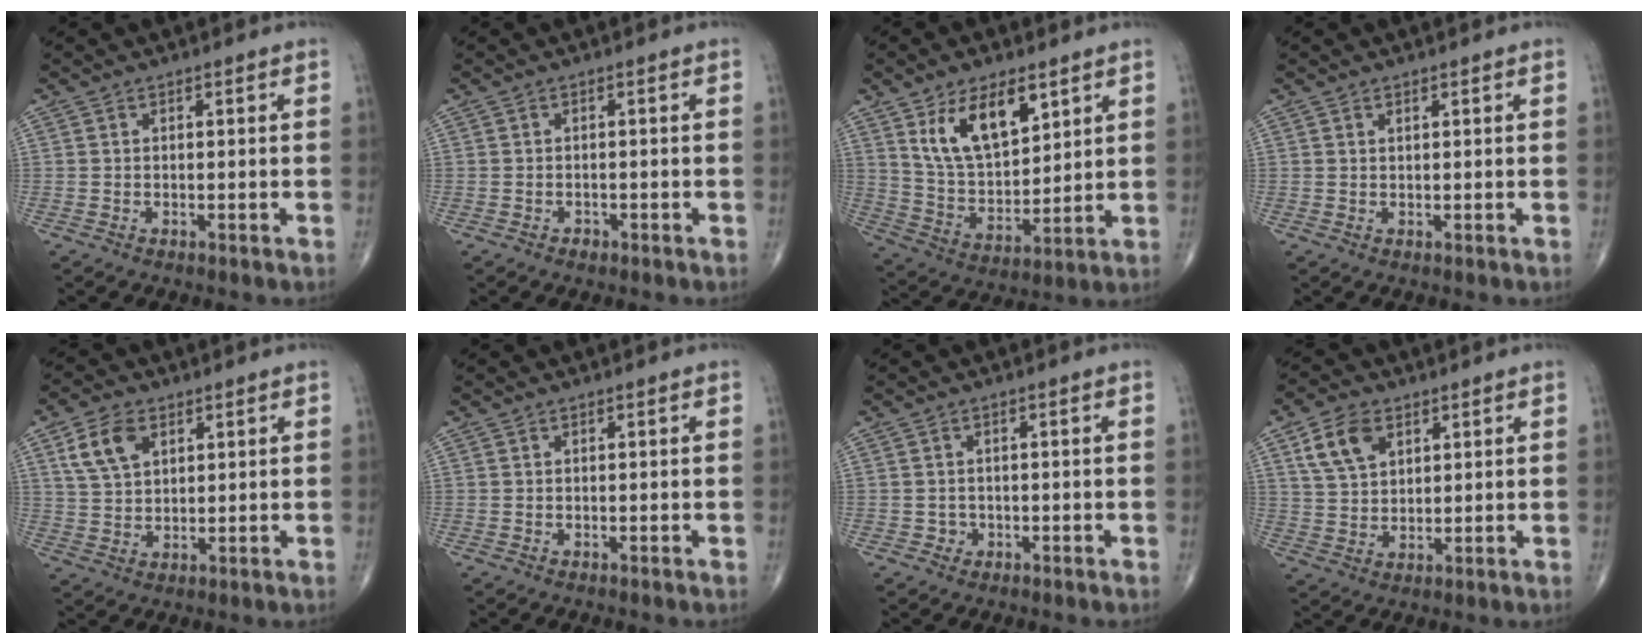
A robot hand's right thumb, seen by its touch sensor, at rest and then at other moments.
{"total": 1.0, "force": [-0.6, 0.7, 0.3], "torque": [-0.003, 0.004, -0.010]}
{"total": 13.9, "force": [7.1, 7.0, 9.7], "torque": [-0.147, -0.035, 0.144]}
{"total": 0.6, "force": [0.4, 0.2, 0.4], "torque": [-0.007, -0.001, 0.008]}
{"total": 7.7, "force": [3.4, 4.8, 5.0], "torque": [-0.084, -0.008, 0.070]}
{"total": 0.0}
{"total": 1.5, "force": [-0.5, 1.4, 0.2], "torque": [0.006, 0.006, -0.010]}
{"total": 8.3, "force": [3.9, 5.3, 5.0], "torque": [-0.080, -0.010, 0.078]}